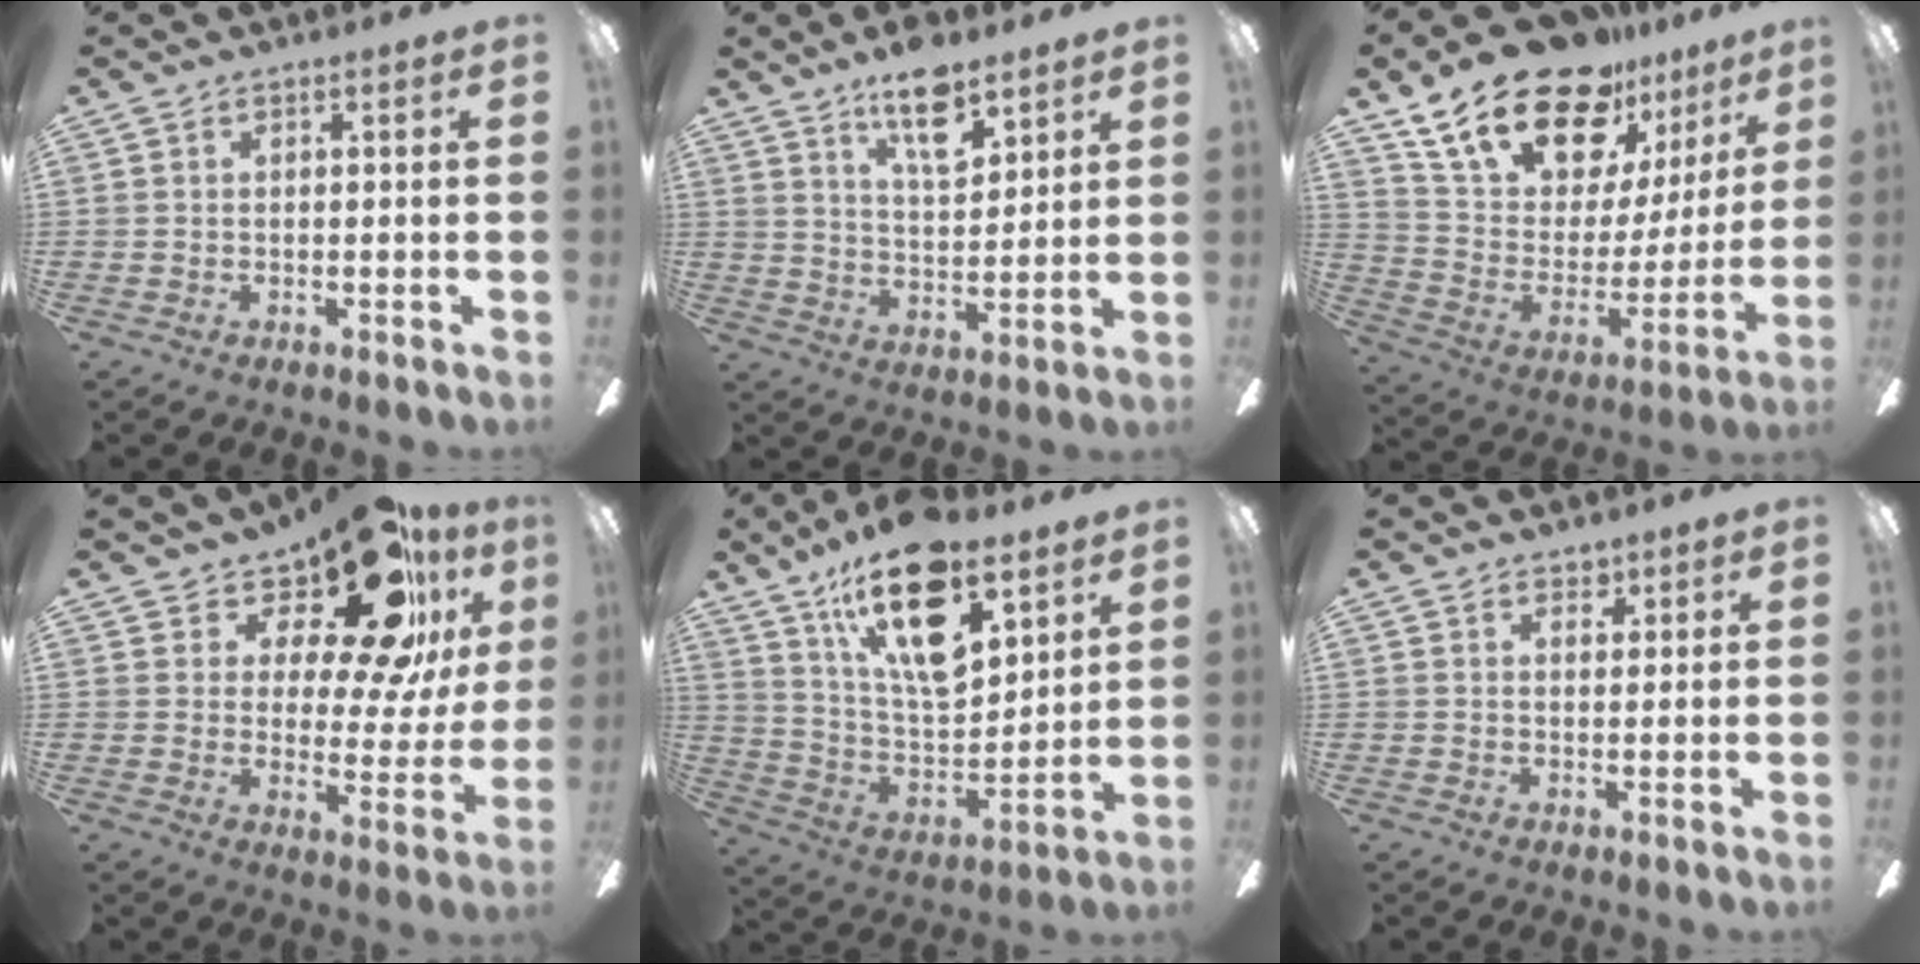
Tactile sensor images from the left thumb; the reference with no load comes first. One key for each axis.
{"total": 11.6, "fx": 8.1, "fy": 4.4, "fz": 7.0, "tx": -0.115, "ty": -0.037, "tz": 0.141}
{"total": 23.8, "fx": 17.2, "fy": 11.6, "fz": 11.7, "tx": -0.207, "ty": -0.107, "tz": 0.316}
{"total": 18.4, "fx": 12.9, "fy": 6.8, "fz": 11.3, "tx": -0.173, "ty": -0.088, "tz": 0.217}
{"total": 22.3, "fx": 13.7, "fy": 9.5, "fz": 14.8, "tx": -0.262, "ty": -0.077, "tz": 0.235}
{"total": 2.3, "fx": 1.8, "fy": 1.2, "fz": 0.6, "tx": 0.001, "ty": -0.007, "tz": 0.031}